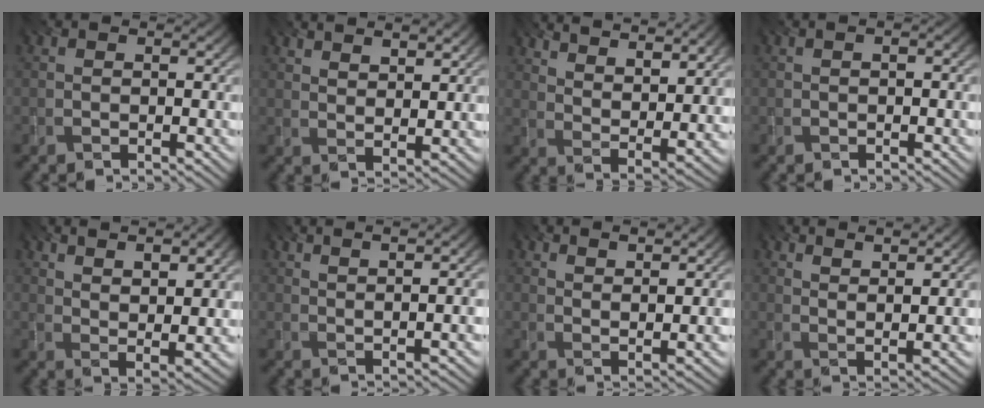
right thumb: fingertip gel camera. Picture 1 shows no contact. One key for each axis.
{"total": 5.5, "fx": 4.2, "fy": 1.5, "fz": 3.2, "tx": -0.047, "ty": -0.015, "tz": 0.079}
{"total": 12.2, "fx": 9.1, "fy": 3.6, "fz": 7.3, "tx": -0.127, "ty": -0.005, "tz": 0.120}
{"total": 0.8, "fx": -0.3, "fy": -0.1, "fz": 0.8, "tx": -0.011, "ty": 0.002, "tz": -0.006}
{"total": 9.9, "fx": 6.4, "fy": 3.0, "fz": 6.9, "tx": -0.118, "ty": 0.003, "tz": 0.094}
{"total": 5.3, "fx": 3.8, "fy": 0.2, "fz": 3.7, "tx": -0.053, "ty": 0.009, "tz": 0.051}
{"total": 6.2, "fx": 4.6, "fy": 1.0, "fz": 4.0, "tx": -0.060, "ty": -0.009, "tz": 0.077}
{"total": 7.5, "fx": 5.6, "fy": 1.1, "fz": 4.9, "tx": -0.068, "ty": -0.006, "tz": 0.085}